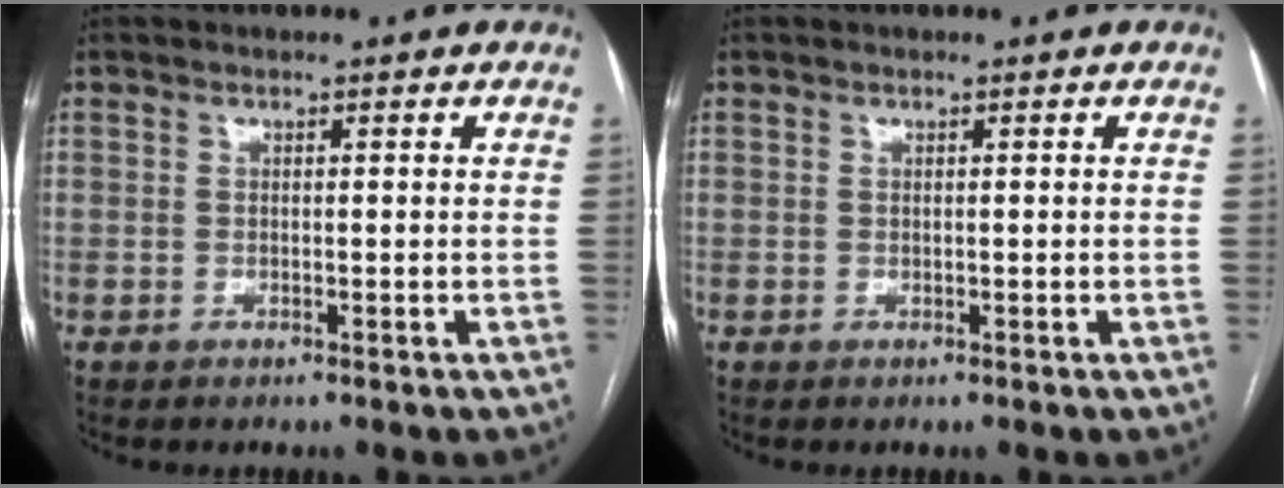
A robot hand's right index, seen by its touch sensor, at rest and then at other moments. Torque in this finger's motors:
{"motor_torque": [0.29, 0.07, -0.01, 0.00]}